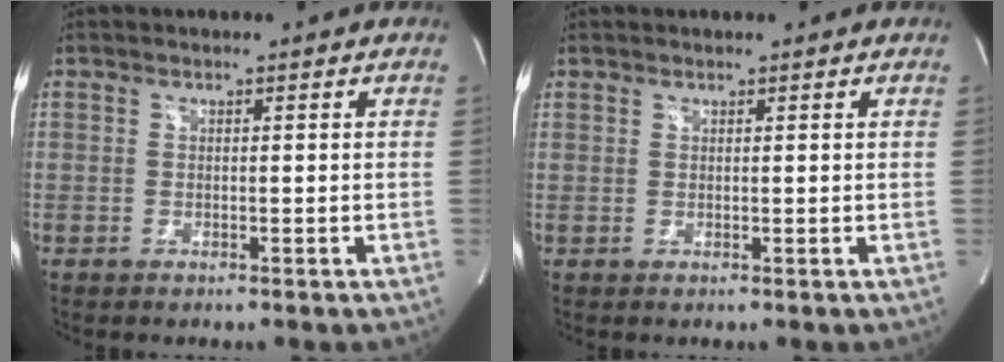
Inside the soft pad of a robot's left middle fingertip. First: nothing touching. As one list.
[{"total": 0.7, "force": [0.5, 0.4, 0.0], "torque": [0.002, 0.002, 0.007]}]